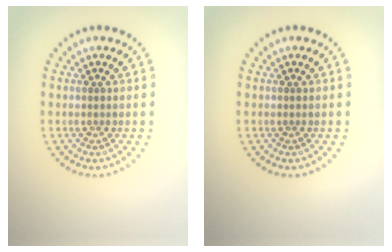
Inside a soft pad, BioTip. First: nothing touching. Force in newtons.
{"total": 0.0}